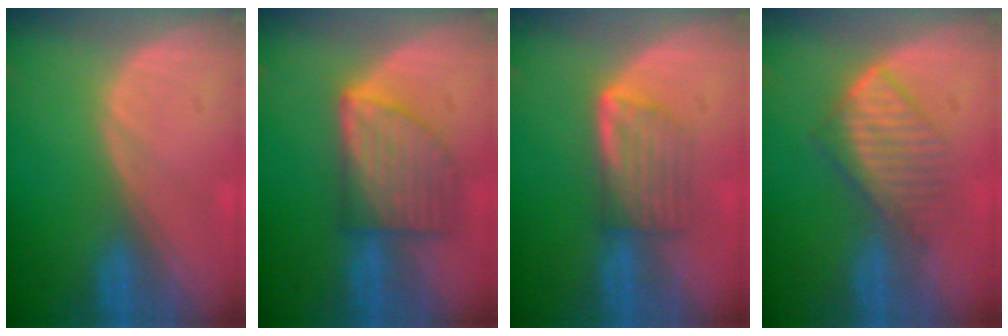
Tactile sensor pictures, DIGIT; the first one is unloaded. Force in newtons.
{"total": 7.6, "press": 7.6, "slide": 0.3}
{"total": 5.7, "press": 5.3, "slide": 2.3}
{"total": 5.9, "press": 5.6, "slide": 1.7}